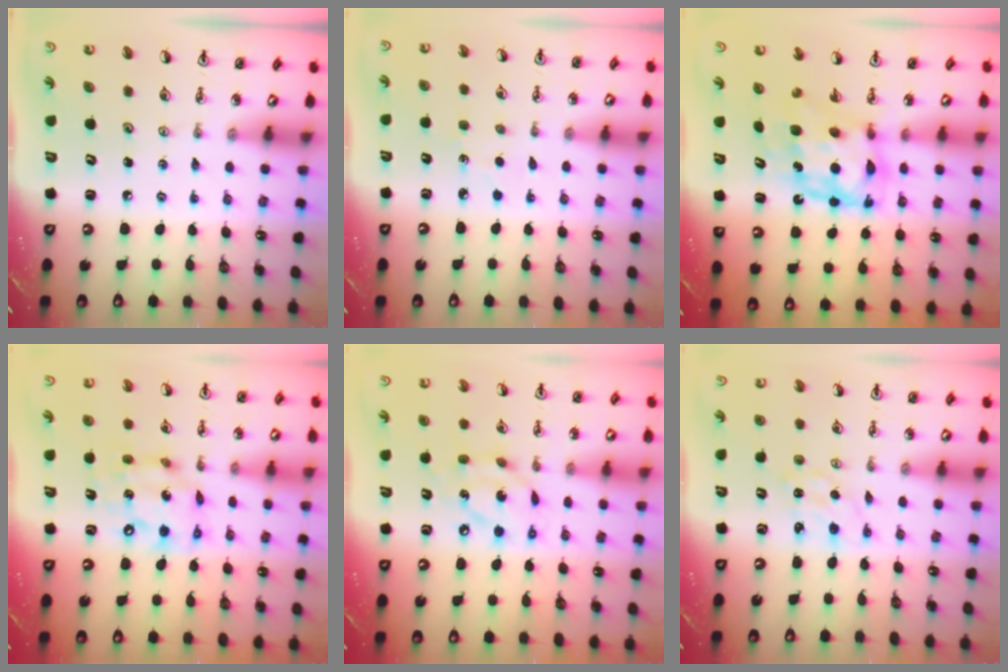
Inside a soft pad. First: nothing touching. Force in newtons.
{"total": 2.9, "press": 2.9, "slide": 0.3}
{"total": 9.0, "press": 9.0, "slide": 0.4}
{"total": 13.6, "press": 13.5, "slide": 1.8}
{"total": 11.4, "press": 11.3, "slide": 0.6}
{"total": 0.6, "press": 0.4, "slide": 0.4}